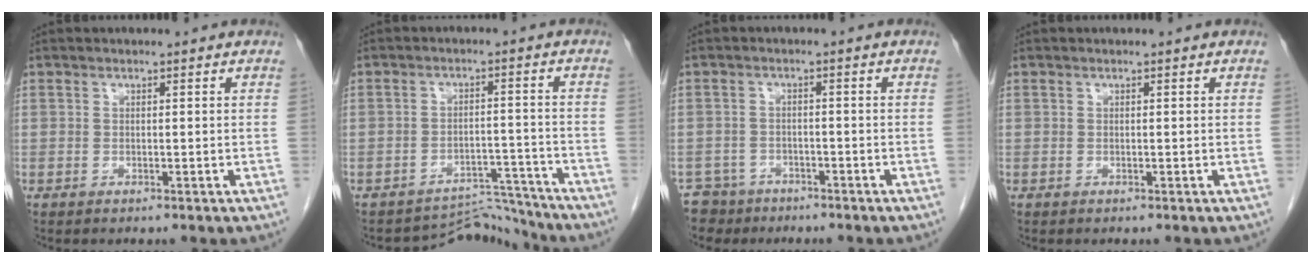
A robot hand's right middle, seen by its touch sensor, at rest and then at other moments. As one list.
[{"total": 6.1, "force": [-5.6, 0.2, -2.3], "torque": [0.044, 0.029, -0.079]}, {"total": 5.0, "force": [-3.9, 3.0, -0.6], "torque": [0.011, 0.001, -0.069]}, {"total": 0.0}]